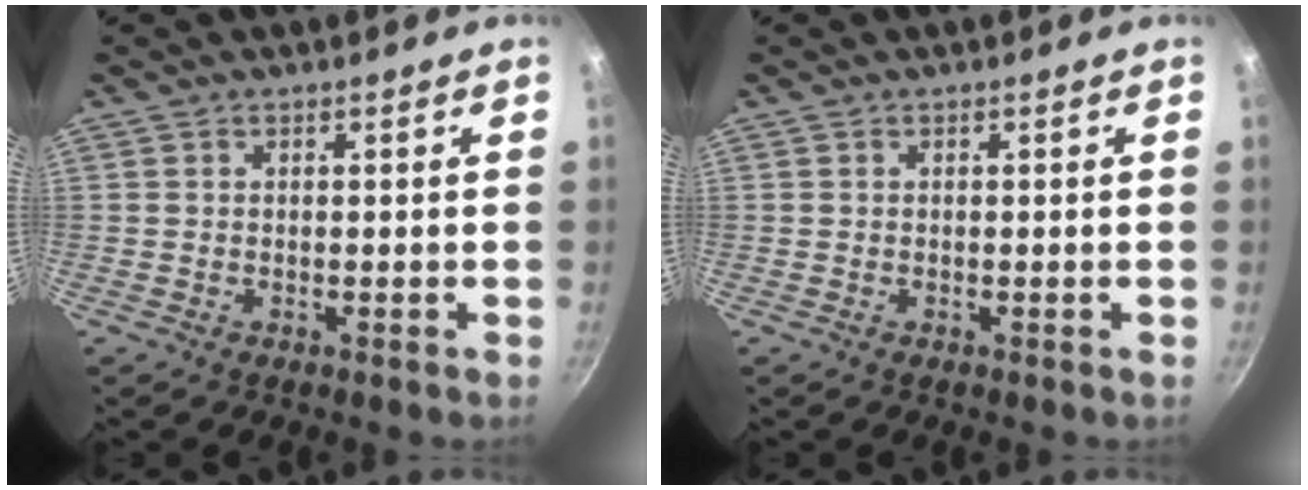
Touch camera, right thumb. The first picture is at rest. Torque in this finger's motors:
{"motor_torque": [-0.32, 0.14, -0.48, 0.07, 0.03]}